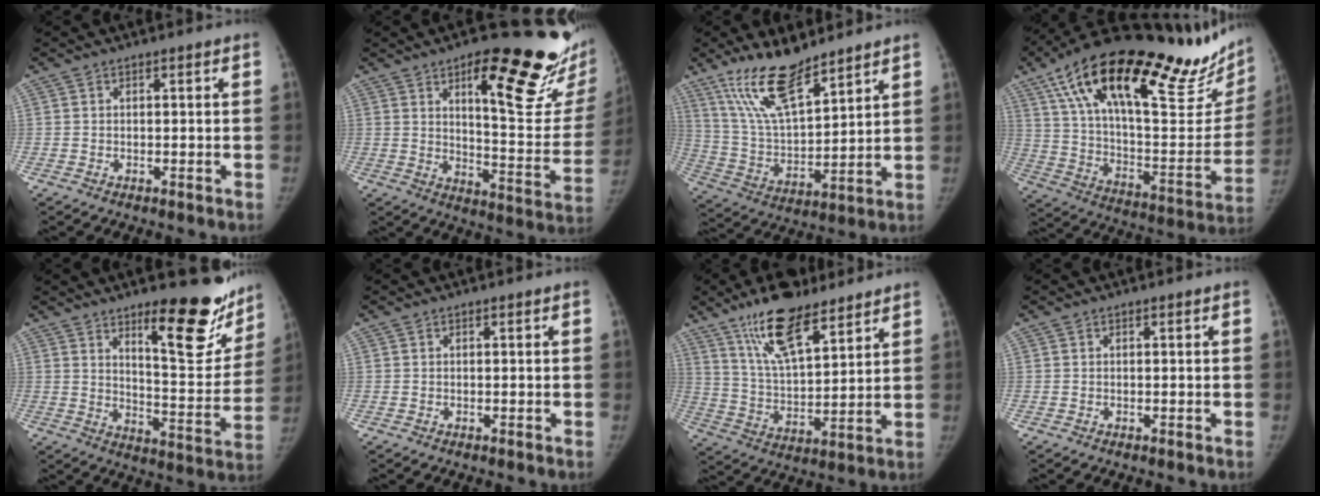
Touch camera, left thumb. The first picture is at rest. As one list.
[{"total": 25.9, "force": [14.4, 7.4, 20.3], "torque": [-0.229, -0.070, 0.206]}, {"total": 15.7, "force": [11.6, 4.8, 9.5], "torque": [-0.155, -0.061, 0.229]}, {"total": 40.3, "force": [26.1, 12.3, 28.1], "torque": [-0.383, -0.045, 0.410]}, {"total": 19.0, "force": [12.4, 5.9, 13.1], "torque": [-0.121, -0.099, 0.177]}, {"total": 0.0}, {"total": 16.5, "force": [11.3, 5.7, 10.6], "torque": [-0.163, -0.052, 0.207]}, {"total": 0.0}]